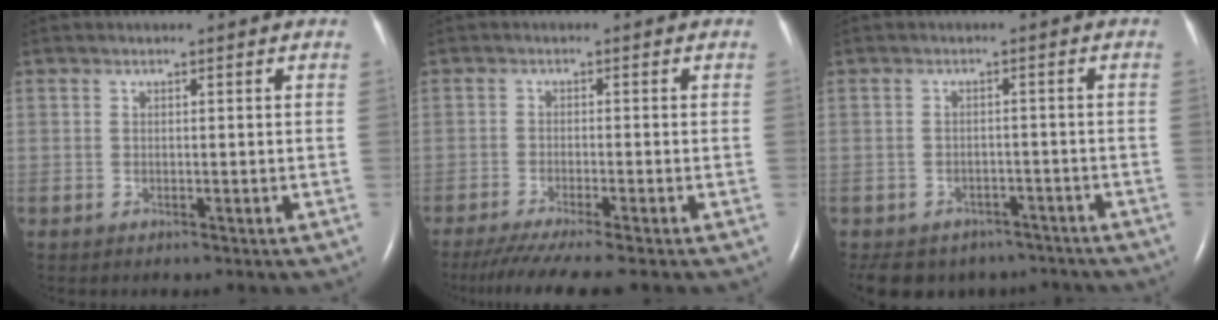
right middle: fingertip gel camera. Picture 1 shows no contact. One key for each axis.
{"total": 8.6, "fx": -7.2, "fy": -0.7, "fz": 4.7, "tx": -0.060, "ty": -0.028, "tz": -0.116}
{"total": 11.0, "fx": -9.0, "fy": 6.0, "fz": 2.1, "tx": -0.040, "ty": 0.007, "tz": -0.104}